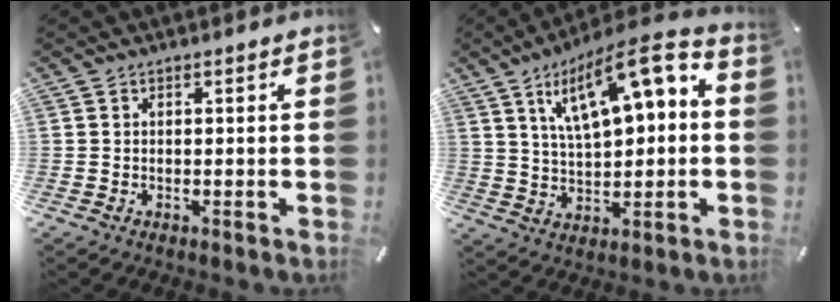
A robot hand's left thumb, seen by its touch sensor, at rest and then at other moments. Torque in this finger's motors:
{"motor_torque": [2.29, 2.72, 1.49, -1.27, 0.40]}